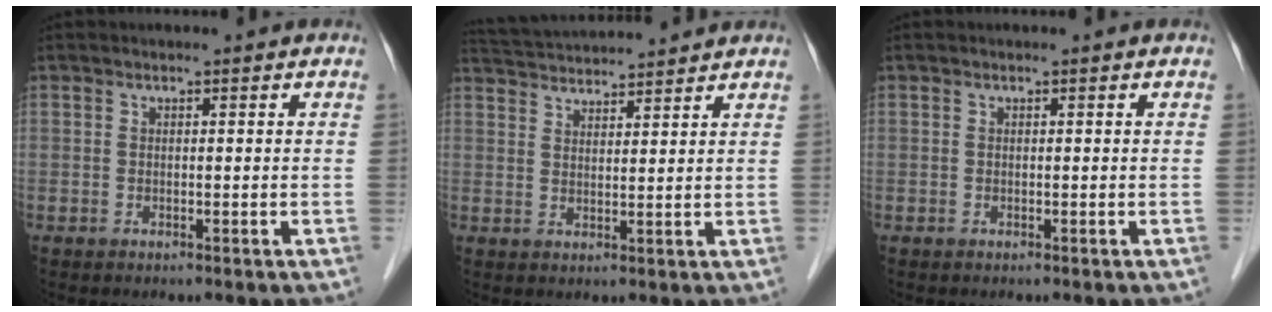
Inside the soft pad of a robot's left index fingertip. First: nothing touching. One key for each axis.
{"total": 10.4, "fx": 10.1, "fy": 0.1, "fz": 2.8, "tx": -0.060, "ty": 0.032, "tz": 0.157}
{"total": 0.0}